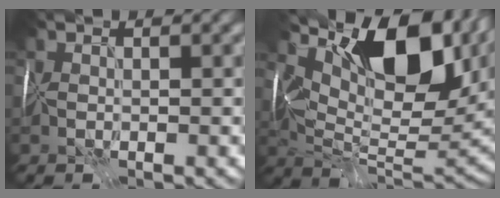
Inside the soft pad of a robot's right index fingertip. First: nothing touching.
{"total": 14.7, "force": [6.0, 7.2, 11.2], "torque": [-0.176, 0.004, 0.107]}